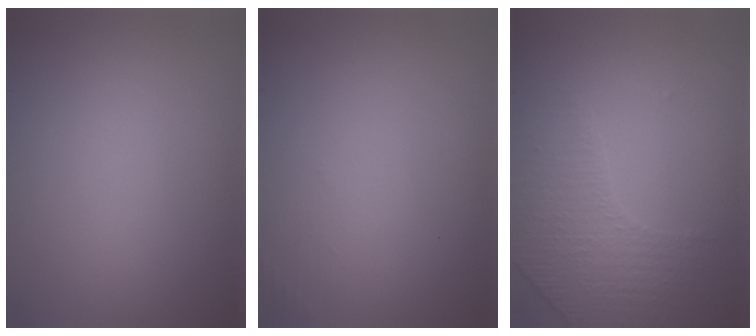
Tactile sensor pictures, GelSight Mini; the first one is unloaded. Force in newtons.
{"total": 0.7, "press": 0.6, "slide": 0.1}
{"total": 4.4, "press": 2.8, "slide": 3.4}